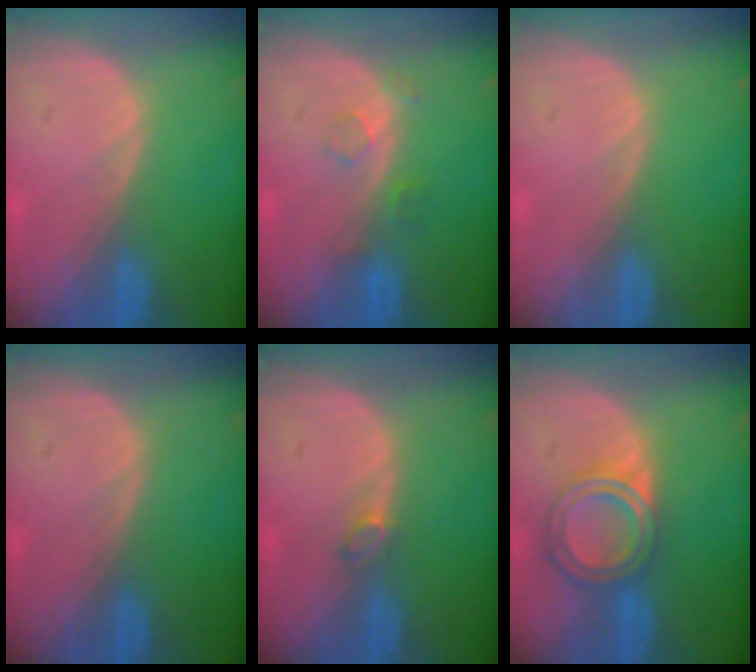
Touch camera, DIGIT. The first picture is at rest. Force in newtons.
{"total": 2.1, "press": 2.1, "slide": 0.2}
{"total": 0.0}
{"total": 0.0}
{"total": 1.4, "press": 1.3, "slide": 0.3}
{"total": 6.6, "press": 5.8, "slide": 3.1}